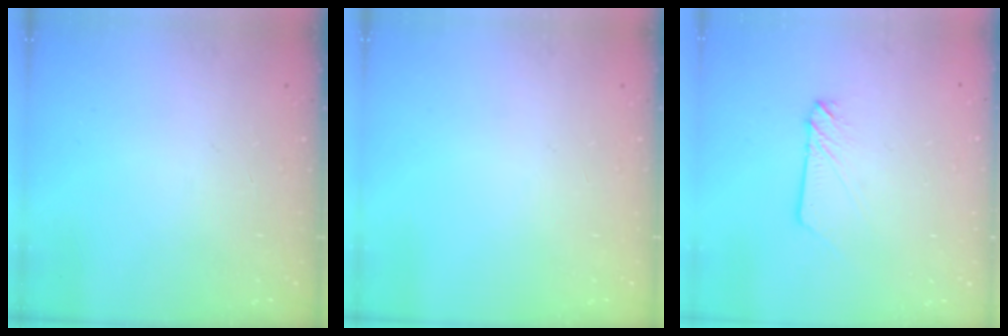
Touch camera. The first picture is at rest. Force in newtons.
{"total": 0.0}
{"total": 3.0, "press": 3.0, "slide": 0.2}